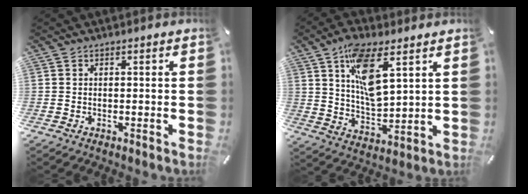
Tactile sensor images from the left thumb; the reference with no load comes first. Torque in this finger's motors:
{"motor_torque": [2.14, 2.25, 1.40, -1.37, 0.52]}